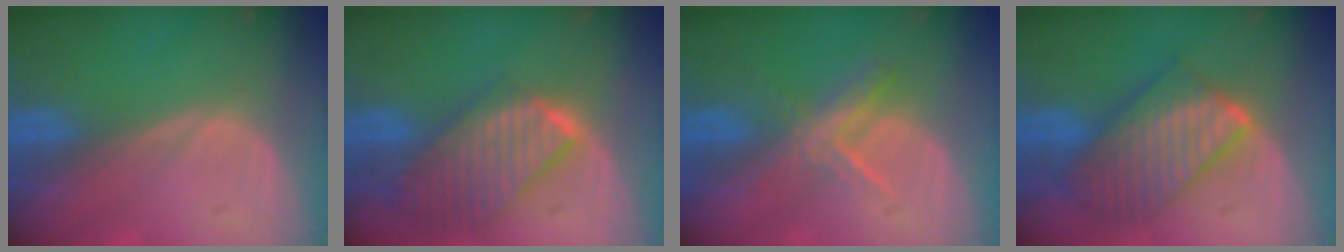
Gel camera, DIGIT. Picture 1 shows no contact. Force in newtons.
{"total": 9.7, "press": 8.5, "slide": 4.8}
{"total": 5.7, "press": 5.0, "slide": 2.7}
{"total": 9.6, "press": 9.5, "slide": 0.8}